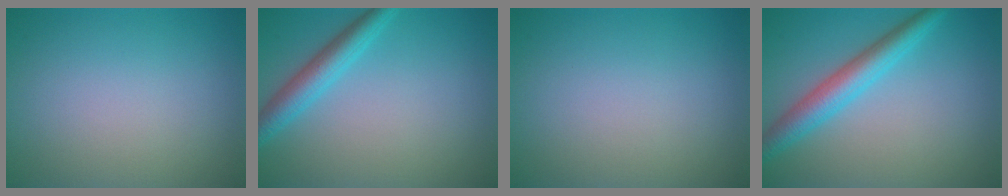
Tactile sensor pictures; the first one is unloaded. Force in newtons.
{"total": 3.4, "press": 3.4, "slide": 0.1}
{"total": 0.0}
{"total": 4.2, "press": 4.2, "slide": 0.1}